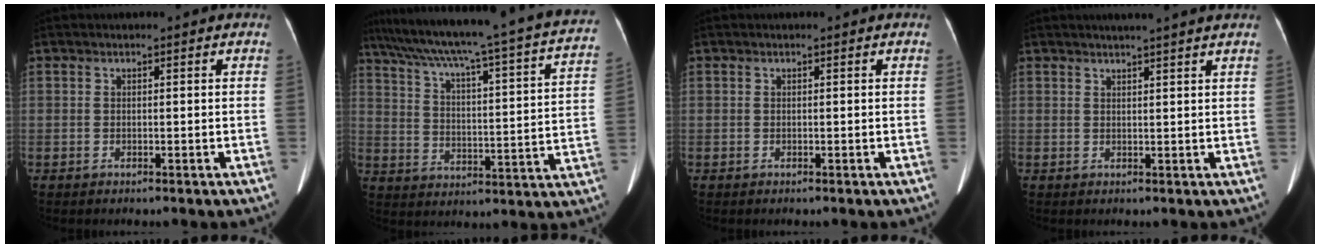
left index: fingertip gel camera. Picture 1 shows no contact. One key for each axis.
{"total": 29.5, "fx": 24.3, "fy": 1.7, "fz": 16.6, "tx": -0.260, "ty": -0.028, "tz": 0.316}
{"total": 0.0}
{"total": 5.8, "fx": 5.0, "fy": -0.6, "fz": 2.9, "tx": -0.041, "ty": 0.013, "tz": 0.059}